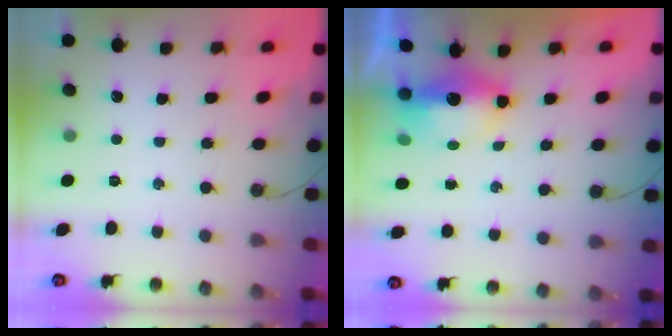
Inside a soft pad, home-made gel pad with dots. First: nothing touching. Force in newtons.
{"total": 7.8, "press": 7.7, "slide": 1.4}